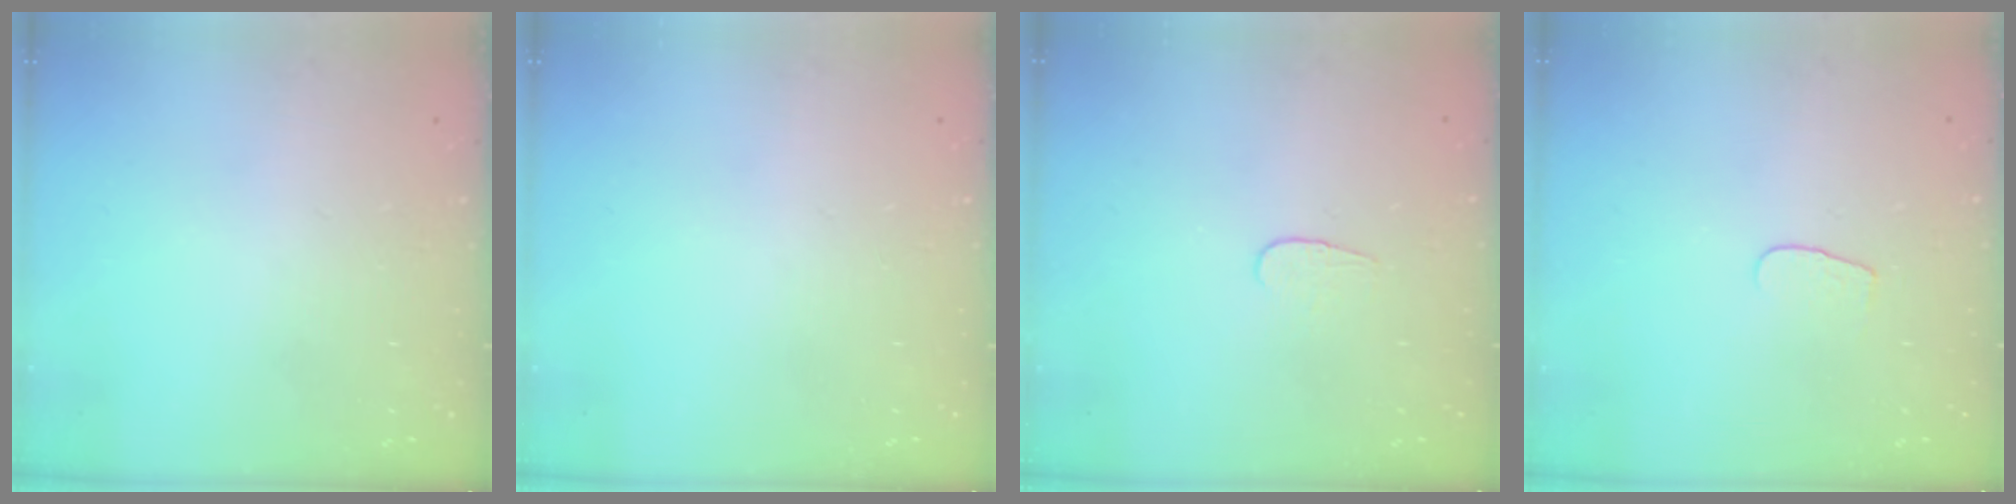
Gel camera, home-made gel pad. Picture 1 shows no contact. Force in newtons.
{"total": 0.0}
{"total": 3.8, "press": 3.8, "slide": 0.4}
{"total": 4.2, "press": 4.2, "slide": 0.4}